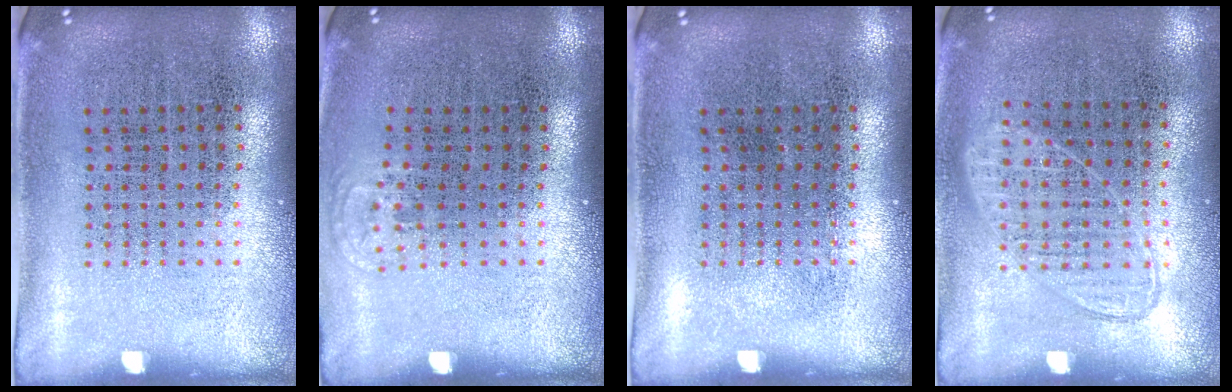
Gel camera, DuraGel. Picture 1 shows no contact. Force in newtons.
{"total": 0.6, "press": 0.5, "slide": 0.3}
{"total": 0.0}
{"total": 0.9, "press": 0.8, "slide": 0.3}